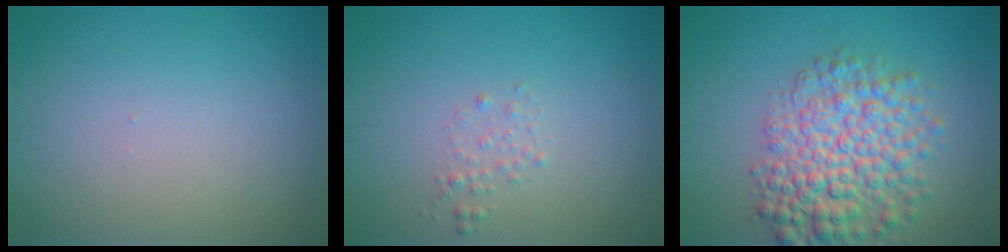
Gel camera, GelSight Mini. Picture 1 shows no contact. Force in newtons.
{"total": 1.0, "press": 1.0, "slide": 0.0}
{"total": 7.3, "press": 7.3, "slide": 0.2}